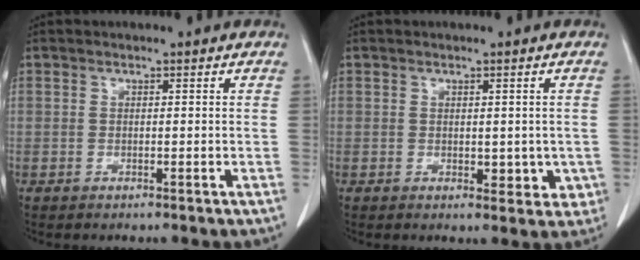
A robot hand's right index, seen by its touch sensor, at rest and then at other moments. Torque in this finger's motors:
{"motor_torque": [0.10, 0.23, 0.10, 0.05]}